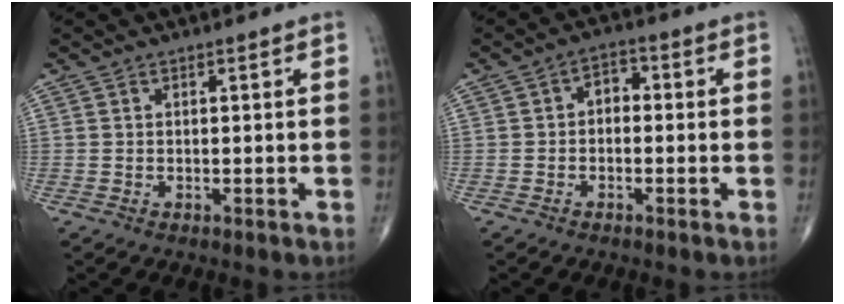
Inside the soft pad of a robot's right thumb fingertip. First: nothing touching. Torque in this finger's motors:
{"motor_torque": [-0.06, 0.01, 0.25, -0.02, 0.00]}